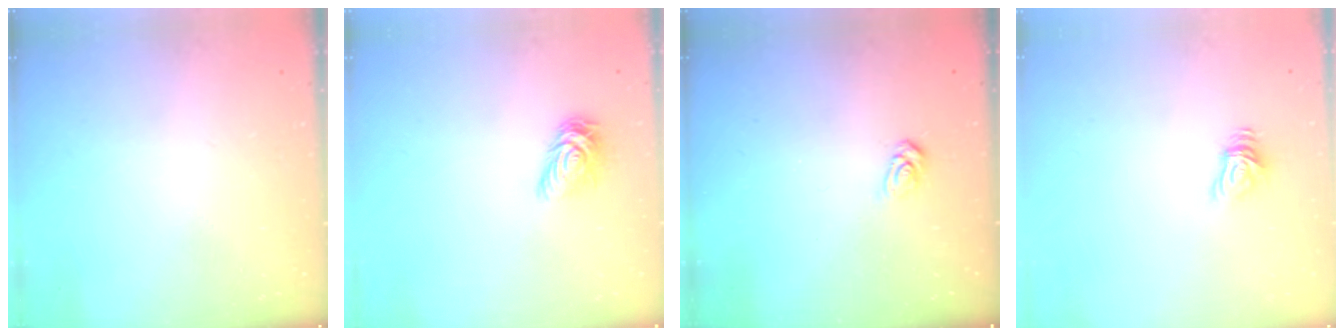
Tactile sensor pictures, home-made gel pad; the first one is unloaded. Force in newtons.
{"total": 7.1, "press": 7.1, "slide": 0.2}
{"total": 4.1, "press": 4.1, "slide": 0.4}
{"total": 6.2, "press": 6.1, "slide": 0.6}